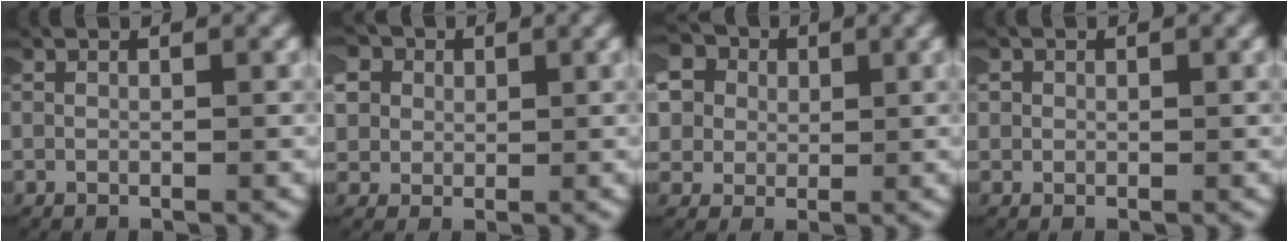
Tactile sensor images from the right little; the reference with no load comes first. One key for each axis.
{"total": 6.7, "fx": 2.3, "fy": 5.6, "fz": 2.8, "tx": -0.086, "ty": 0.001, "tz": 0.028}
{"total": 10.6, "fx": 3.2, "fy": 9.1, "fz": 4.3, "tx": -0.135, "ty": -0.009, "tz": 0.041}
{"total": 1.2, "fx": 0.1, "fy": 1.2, "fz": 0.1, "tx": -0.007, "ty": 0.004, "tz": -0.003}